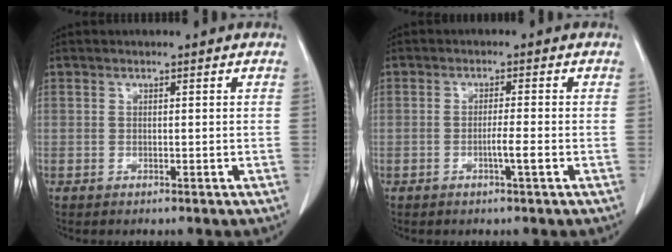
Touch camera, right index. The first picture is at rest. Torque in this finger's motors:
{"motor_torque": [0.58, -0.20, 0.28, 0.07]}